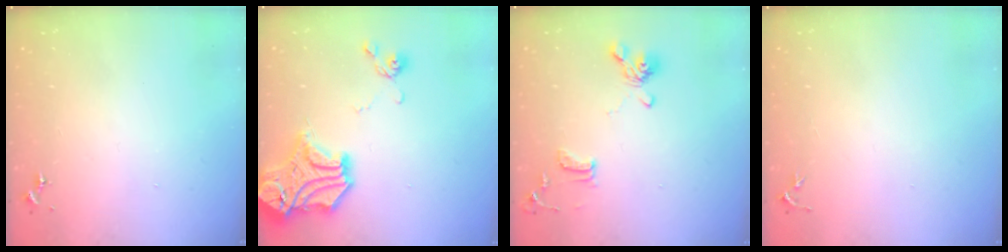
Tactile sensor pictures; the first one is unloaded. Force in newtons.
{"total": 18.9, "press": 18.7, "slide": 2.7}
{"total": 12.3, "press": 12.2, "slide": 1.8}
{"total": 3.3, "press": 3.2, "slide": 0.4}